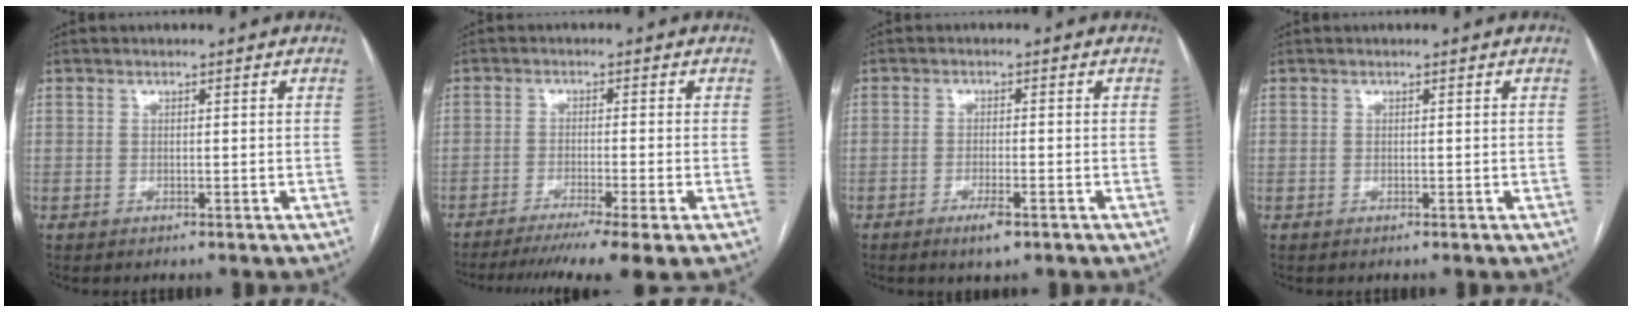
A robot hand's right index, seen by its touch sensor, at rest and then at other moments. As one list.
[{"total": 10.7, "force": [-8.2, -1.2, 6.7], "torque": [-0.091, -0.024, -0.124]}, {"total": 3.3, "force": [-2.0, 0.5, 2.6], "torque": [-0.047, -0.004, -0.032]}, {"total": 0.0}]